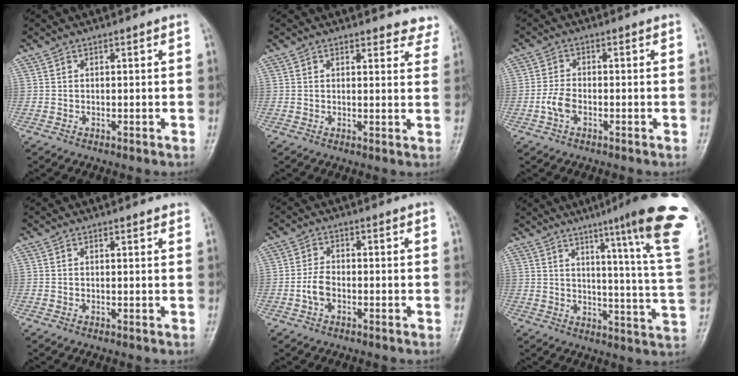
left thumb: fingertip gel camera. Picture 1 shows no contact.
{"total": 6.4, "force": [6.0, 2.1, 0.5], "torque": [0.042, -0.028, 0.039]}
{"total": 3.6, "force": [-1.4, 2.1, 2.5], "torque": [-0.052, 0.010, -0.032]}
{"total": 1.5, "force": [1.2, 0.4, 0.7], "torque": [-0.004, 0.000, 0.013]}
{"total": 3.3, "force": [-1.3, 2.0, 2.3], "torque": [-0.046, 0.011, -0.028]}
{"total": 22.1, "force": [13.1, 0.9, 17.8], "torque": [-0.217, -0.073, 0.161]}